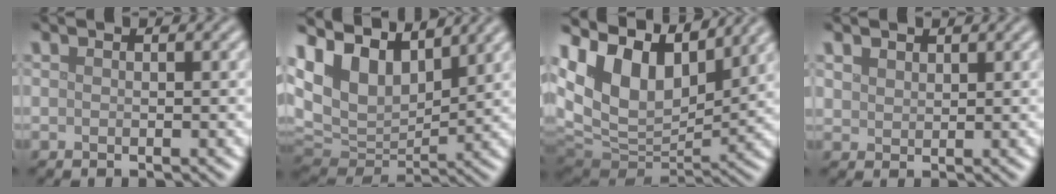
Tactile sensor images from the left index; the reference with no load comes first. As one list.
[{"total": 9.6, "force": [5.6, 5.7, 5.4], "torque": [-0.134, 0.018, 0.099]}, {"total": 12.4, "force": [6.7, 7.1, 7.8], "torque": [-0.168, 0.032, 0.121]}, {"total": 1.5, "force": [1.1, 0.9, 0.3], "torque": [-0.009, 0.001, 0.024]}]